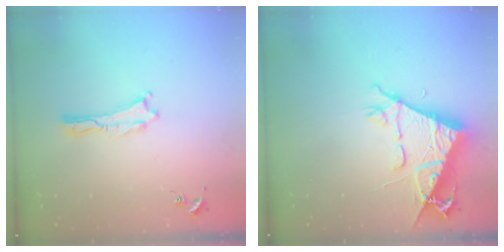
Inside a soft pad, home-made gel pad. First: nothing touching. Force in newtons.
{"total": 9.7, "press": 9.6, "slide": 1.4}